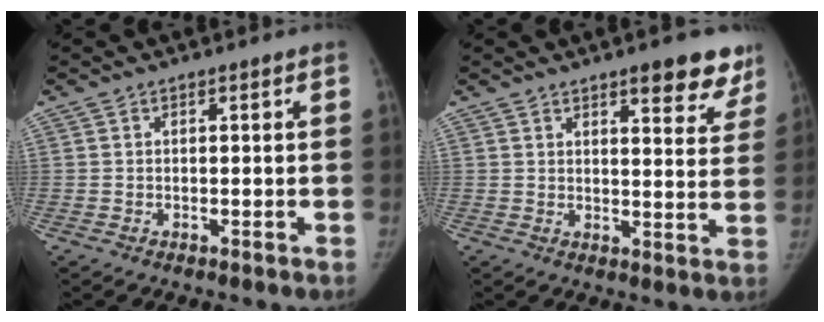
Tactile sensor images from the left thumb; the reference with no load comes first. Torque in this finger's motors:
{"motor_torque": [0.96, 0.25, 0.69, -0.75, 0.14]}